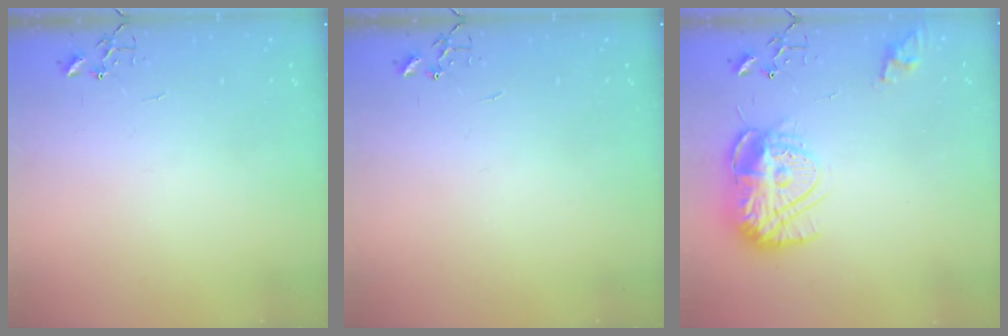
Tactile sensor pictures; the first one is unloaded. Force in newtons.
{"total": 0.0}
{"total": 15.8, "press": 15.7, "slide": 1.4}